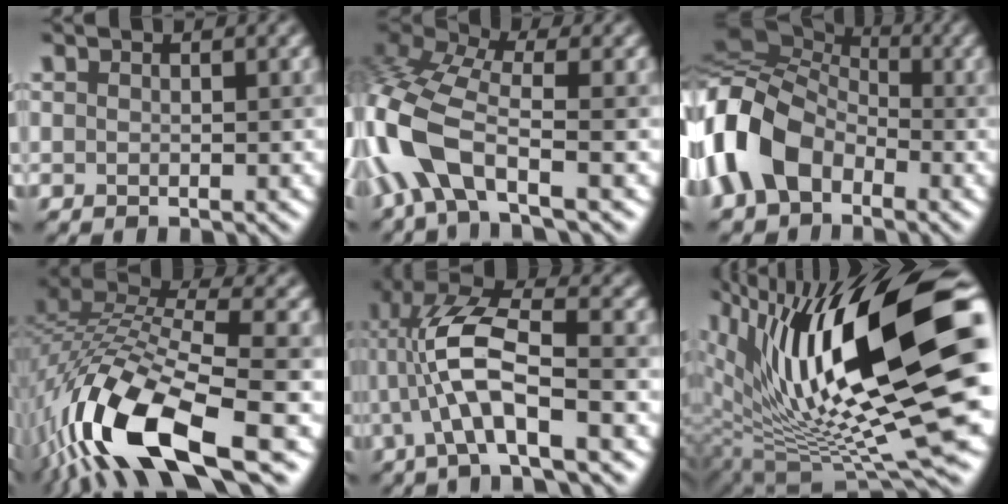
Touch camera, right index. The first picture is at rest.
{"total": 8.9, "force": [-3.0, 4.0, 7.4], "torque": [-0.169, 0.015, -0.079]}
{"total": 10.3, "force": [-2.6, 7.3, 6.8], "torque": [-0.159, 0.009, -0.072]}
{"total": 14.4, "force": [-6.3, 5.0, 11.9], "torque": [-0.250, 0.002, -0.115]}
{"total": 7.0, "force": [-1.4, 1.8, 6.6], "torque": [-0.138, 0.015, -0.028]}
{"total": 17.7, "force": [5.0, 5.8, 16.0], "torque": [-0.274, 0.001, 0.089]}